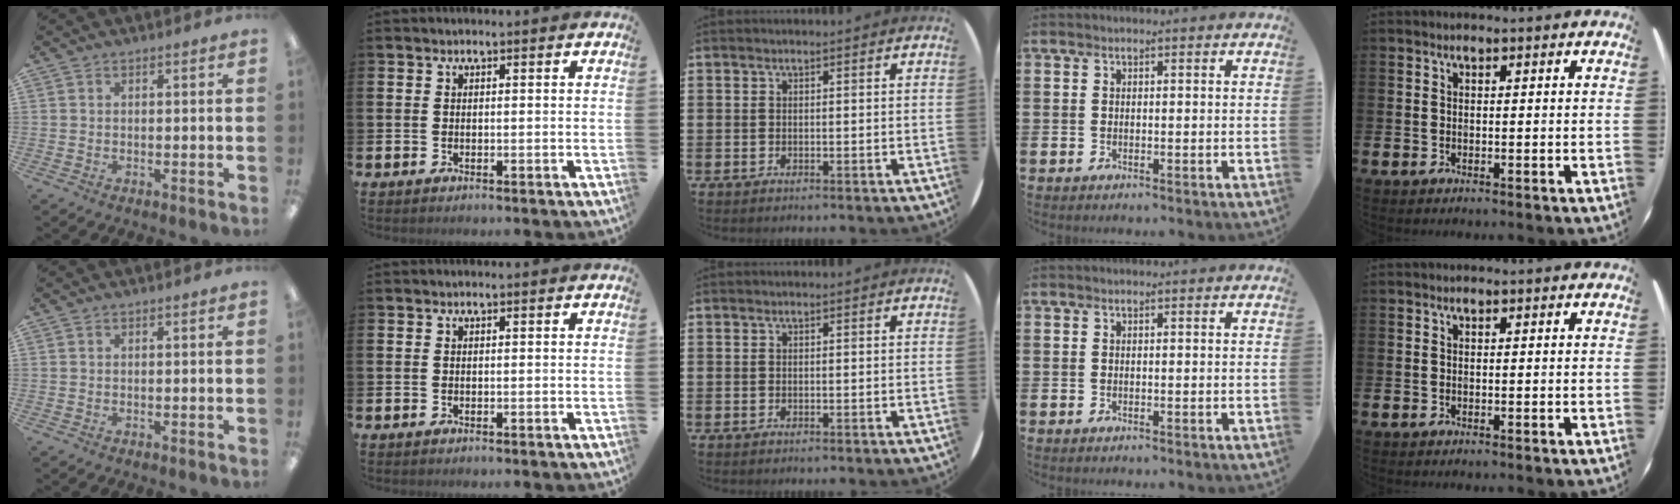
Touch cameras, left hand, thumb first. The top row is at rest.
{}